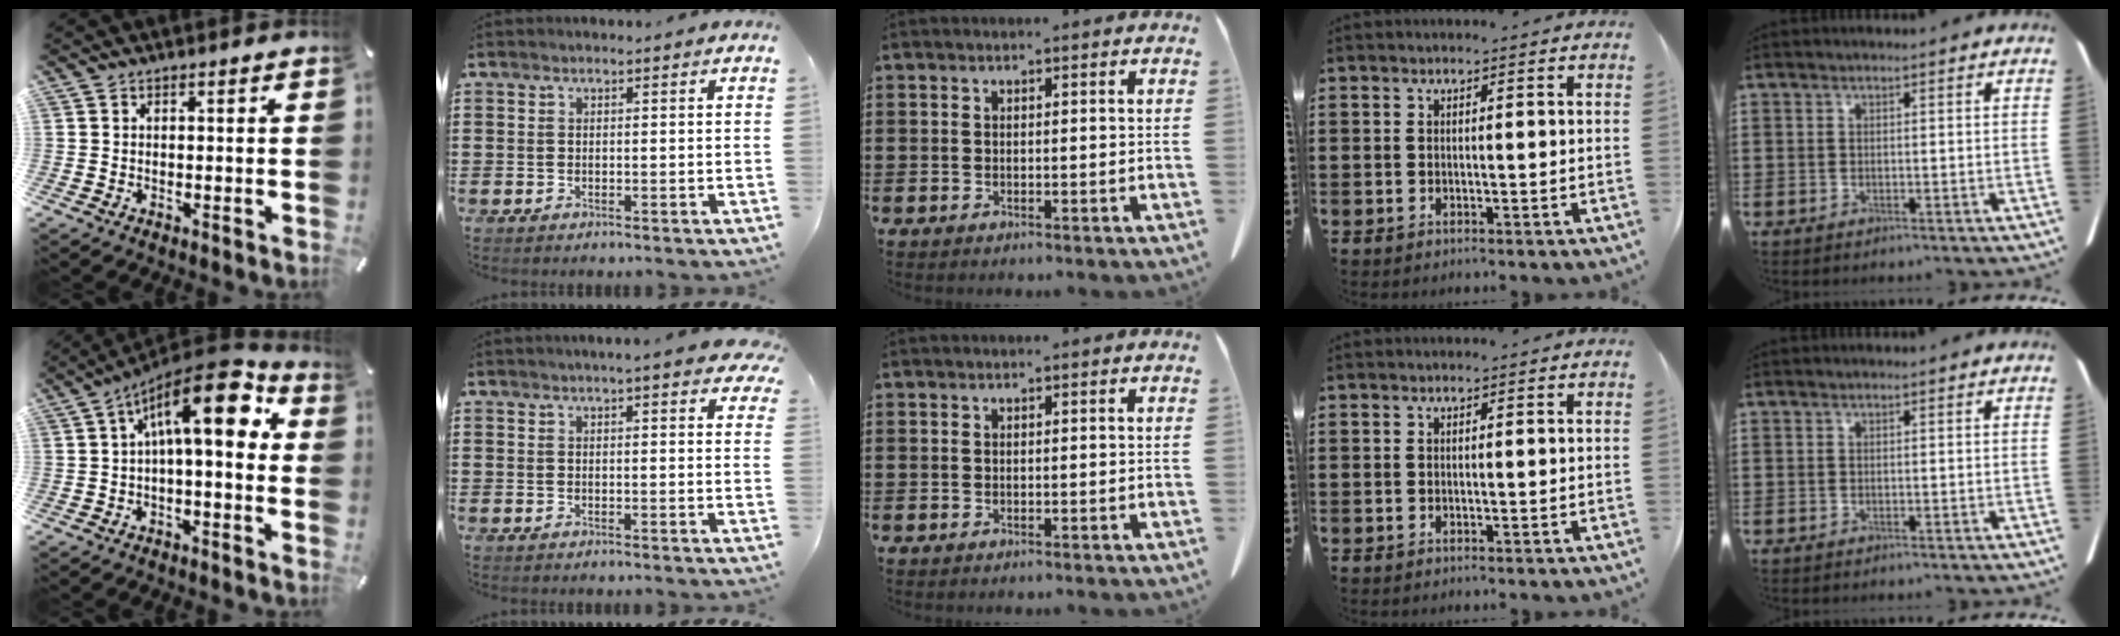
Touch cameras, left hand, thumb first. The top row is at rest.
{"thumb": {"total": 16.1, "force": [4.8, 6.1, 14.1], "torque": [-0.210, -0.028, 0.072]}, "index": {"total": 3.7, "force": [3.1, 0.1, 2.0], "torque": [-0.032, -0.008, 0.053]}}